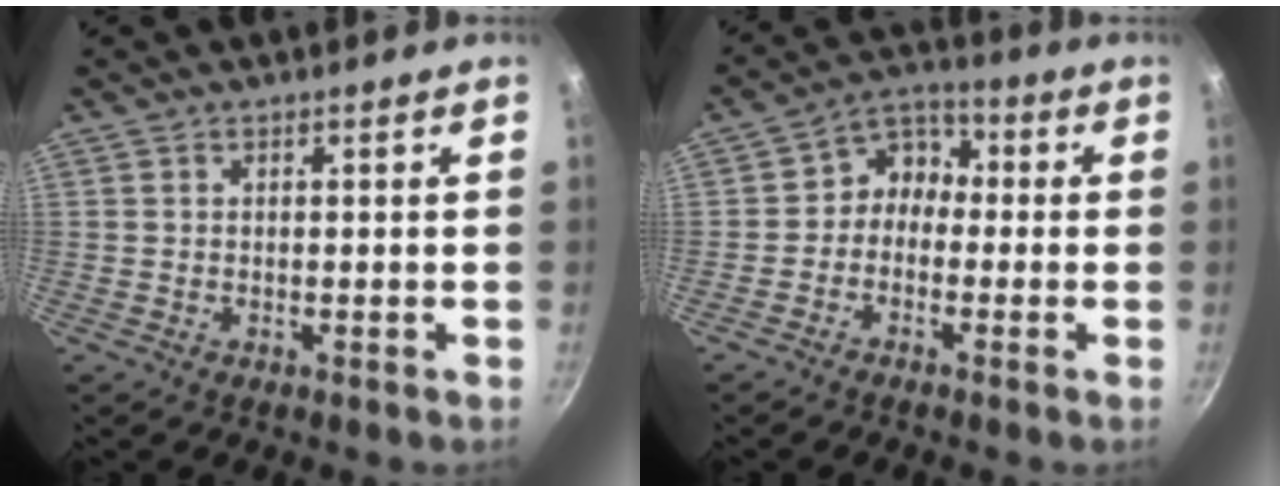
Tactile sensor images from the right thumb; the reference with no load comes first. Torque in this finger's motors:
{"motor_torque": [-0.16, 0.24, 0.04, 0.08, 0.02]}